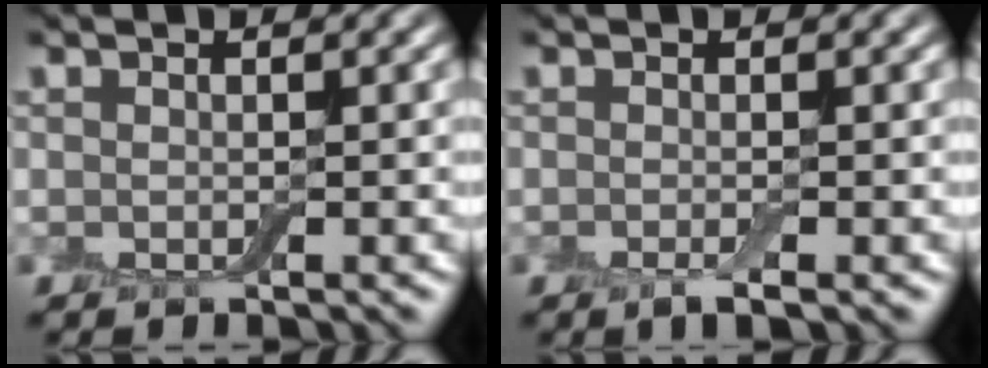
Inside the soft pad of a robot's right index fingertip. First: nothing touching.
{"total": 1.3, "force": [-0.6, 0.2, 1.2], "torque": [-0.021, -0.007, -0.012]}